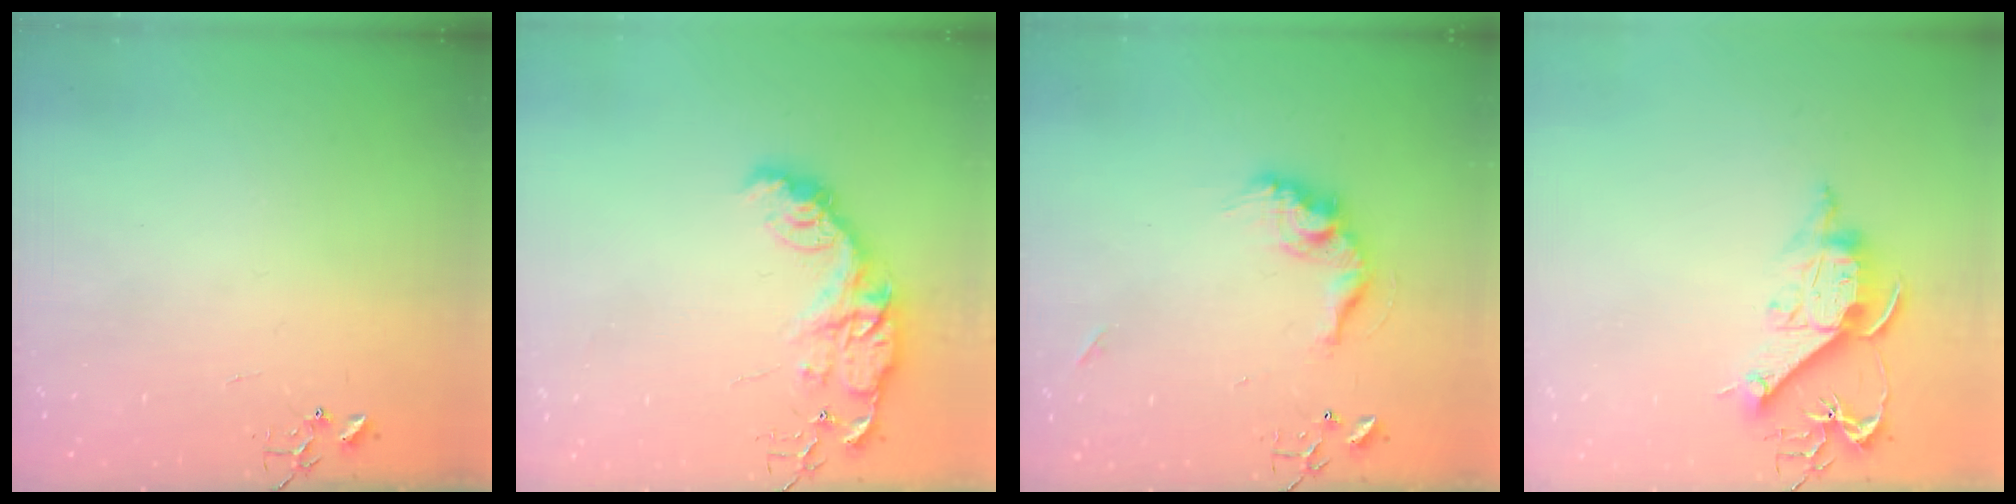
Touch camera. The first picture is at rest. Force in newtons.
{"total": 14.8, "press": 14.8, "slide": 1.1}
{"total": 14.3, "press": 14.2, "slide": 1.4}
{"total": 11.0, "press": 10.9, "slide": 1.2}